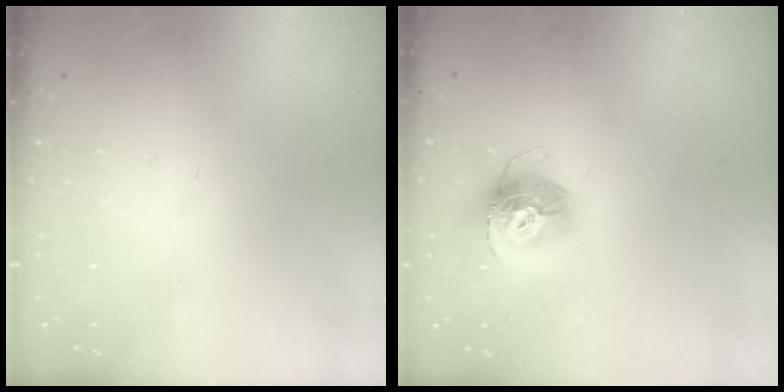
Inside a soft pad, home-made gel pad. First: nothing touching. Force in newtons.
{"total": 13.8, "press": 13.8, "slide": 1.0}